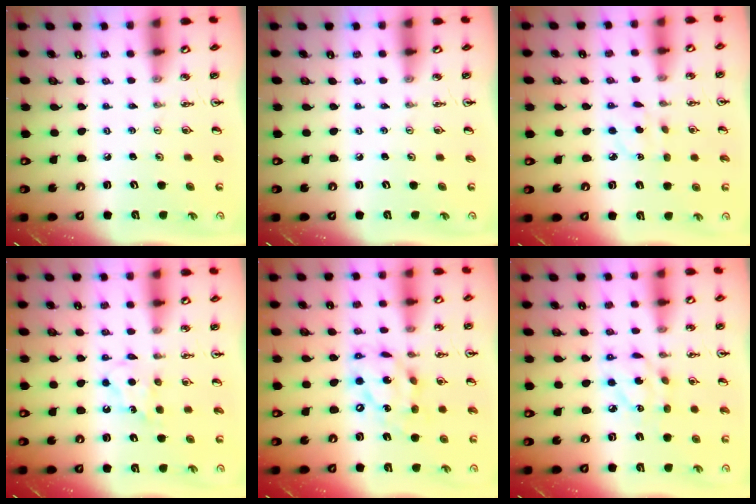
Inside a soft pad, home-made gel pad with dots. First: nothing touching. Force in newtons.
{"total": 0.0}
{"total": 3.3, "press": 3.2, "slide": 0.8}
{"total": 6.6, "press": 6.5, "slide": 1.4}
{"total": 16.1, "press": 16.0, "slide": 1.9}
{"total": 8.6, "press": 8.6, "slide": 0.4}